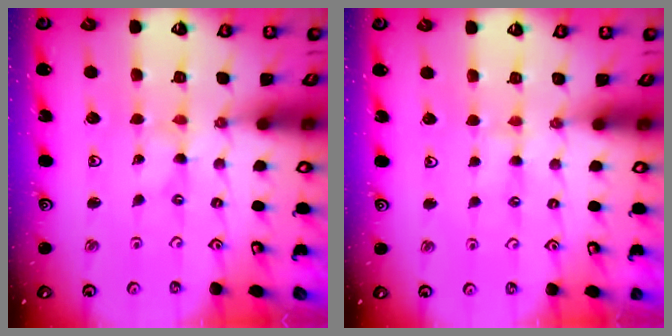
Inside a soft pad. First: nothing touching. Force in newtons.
{"total": 2.4, "press": 2.3, "slide": 0.4}